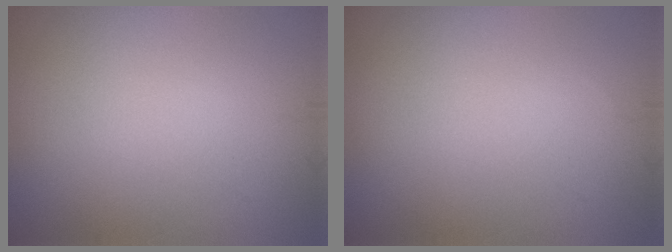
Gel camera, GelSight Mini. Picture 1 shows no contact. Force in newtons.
{"total": 0.0}